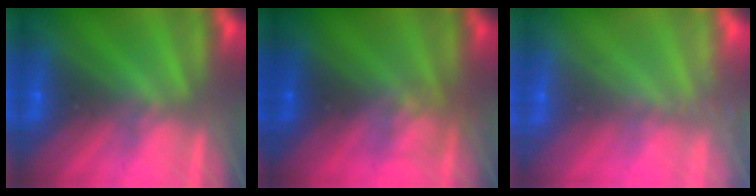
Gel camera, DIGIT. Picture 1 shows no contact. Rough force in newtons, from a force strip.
{"total": 2.4}
{"total": 2.4}